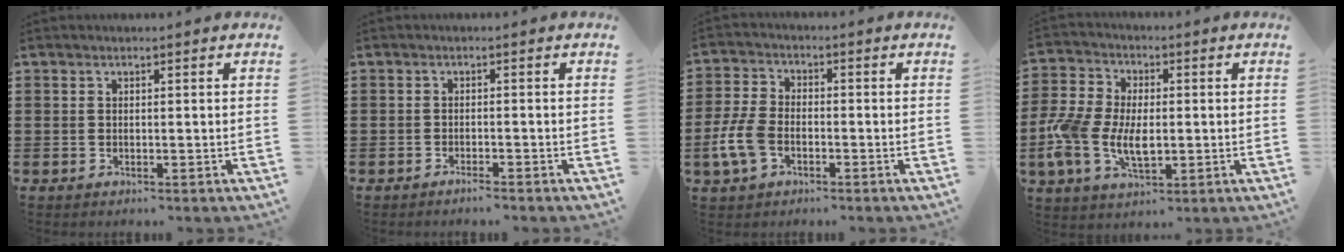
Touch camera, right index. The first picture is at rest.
{"total": 1.2, "force": [-1.1, -0.1, 0.5], "torque": [-0.010, -0.003, -0.019]}
{"total": 6.0, "force": [-2.3, 3.6, 4.2], "torque": [-0.114, -0.003, -0.051]}
{"total": 8.8, "force": [-1.8, 5.3, 6.9], "torque": [-0.171, -0.001, -0.039]}